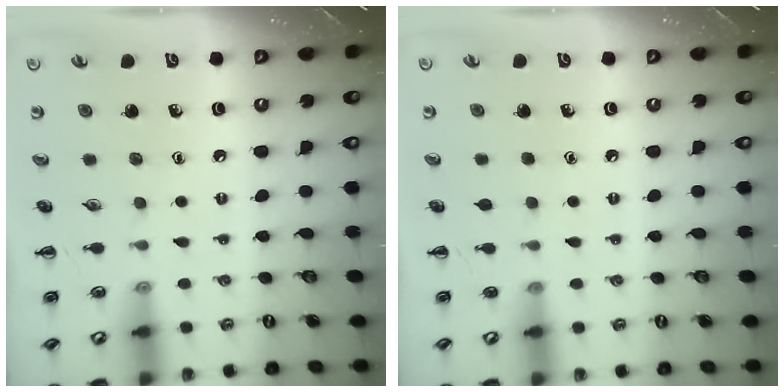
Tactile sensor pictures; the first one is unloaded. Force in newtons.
{"total": 0.0}